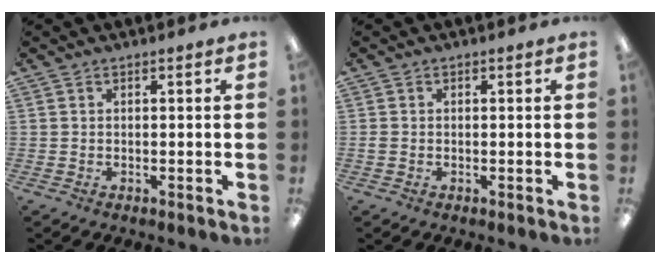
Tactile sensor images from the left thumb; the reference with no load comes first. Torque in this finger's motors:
{"motor_torque": [-0.33, -0.23, -0.13, 0.19, 0.00]}